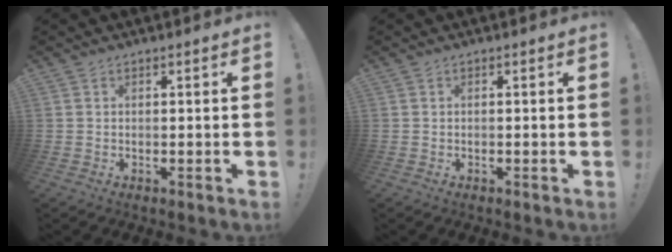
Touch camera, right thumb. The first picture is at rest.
{"total": 0.0}